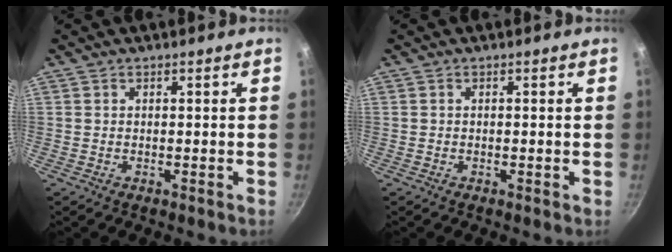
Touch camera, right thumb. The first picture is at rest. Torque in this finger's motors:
{"motor_torque": [0.17, 0.02, 0.18, -0.01, 0.05]}